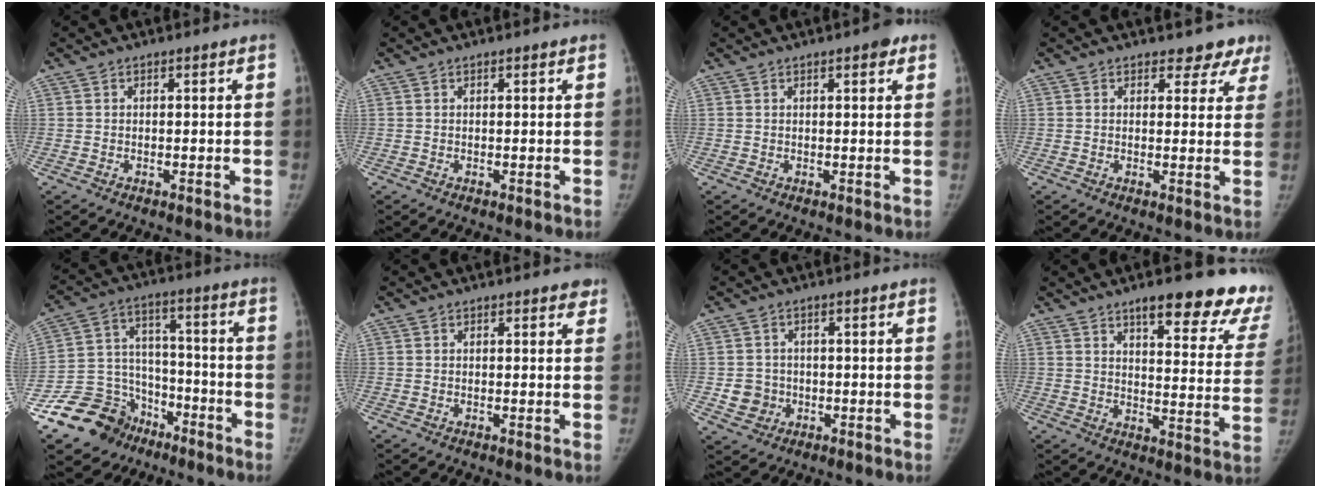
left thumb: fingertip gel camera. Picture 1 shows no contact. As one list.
[{"total": 0.0}, {"total": 2.7, "force": [1.5, 0.9, 2.1], "torque": [-0.020, -0.002, 0.015]}, {"total": 4.9, "force": [4.1, 2.7, 0.3], "torque": [0.035, -0.022, 0.028]}, {"total": 15.5, "force": [-9.5, 11.7, 3.5], "torque": [-0.034, 0.100, -0.155]}, {"total": 1.5, "force": [1.1, 0.8, 0.7], "torque": [0.008, -0.003, 0.005]}, {"total": 4.5, "force": [-0.8, 4.3, 1.2], "torque": [0.000, 0.007, -0.009]}, {"total": 20.9, "force": [16.1, 5.7, 12.1], "torque": [-0.108, -0.083, 0.188]}]